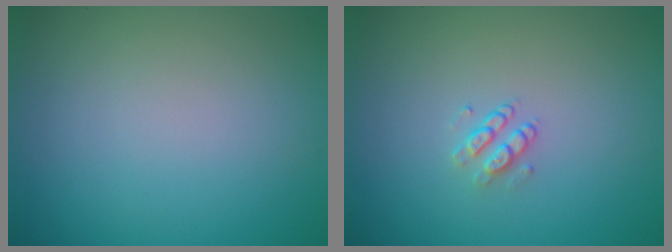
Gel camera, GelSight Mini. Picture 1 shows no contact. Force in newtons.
{"total": 1.4, "press": 1.0, "slide": 1.0}